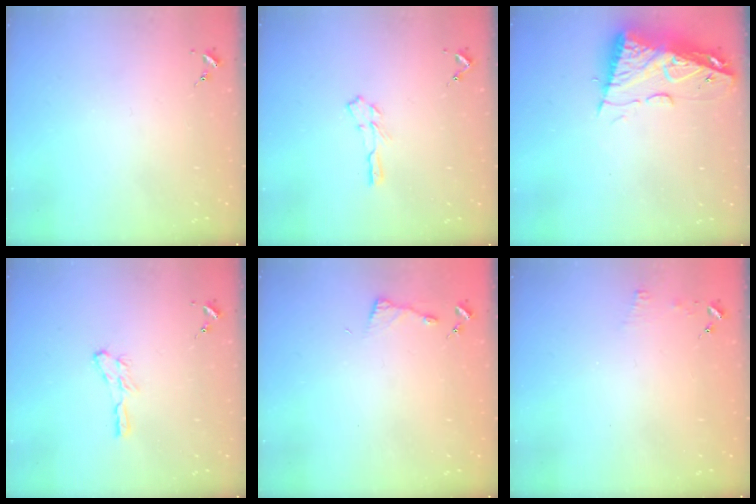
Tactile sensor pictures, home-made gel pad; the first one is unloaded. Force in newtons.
{"total": 4.7, "press": 4.6, "slide": 0.5}
{"total": 11.5, "press": 11.5, "slide": 1.1}
{"total": 5.3, "press": 5.3, "slide": 0.2}
{"total": 4.2, "press": 4.2, "slide": 0.5}
{"total": 3.7, "press": 3.7, "slide": 0.3}